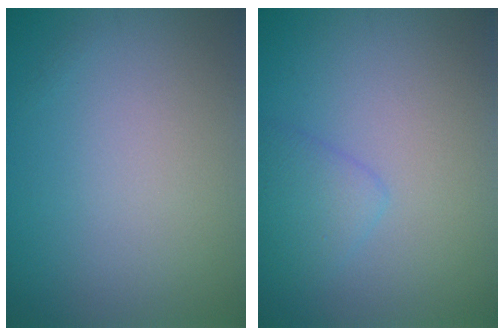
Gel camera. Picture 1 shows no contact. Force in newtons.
{"total": 2.0, "press": 2.0, "slide": 0.2}